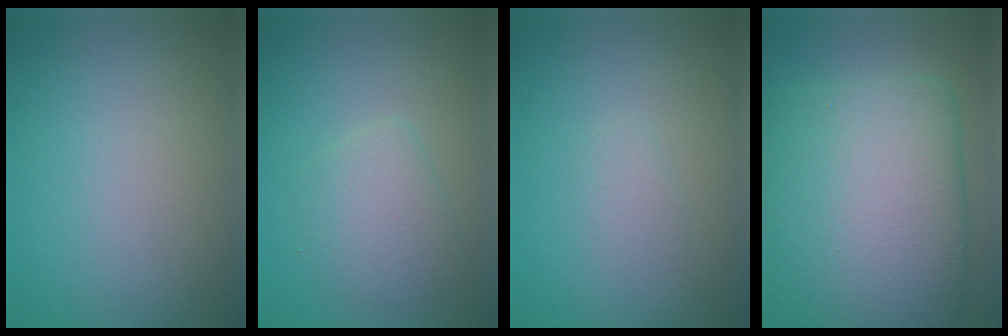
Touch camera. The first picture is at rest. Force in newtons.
{"total": 2.8, "press": 2.8, "slide": 0.1}
{"total": 0.9, "press": 0.9, "slide": 0.1}
{"total": 14.1, "press": 14.1, "slide": 0.2}